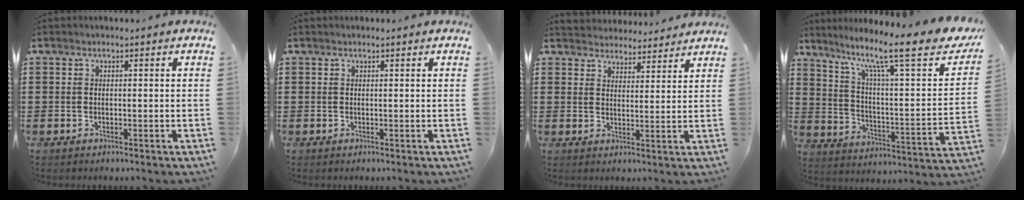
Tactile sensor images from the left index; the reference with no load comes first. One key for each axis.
{"total": 0.0}
{"total": 3.7, "fx": 3.6, "fy": 0.7, "fz": -0.5, "tx": -0.005, "ty": -0.014, "tz": 0.066}
{"total": 13.7, "fx": 9.7, "fy": 2.1, "fz": 9.4, "tx": -0.173, "ty": -0.062, "tz": 0.147}